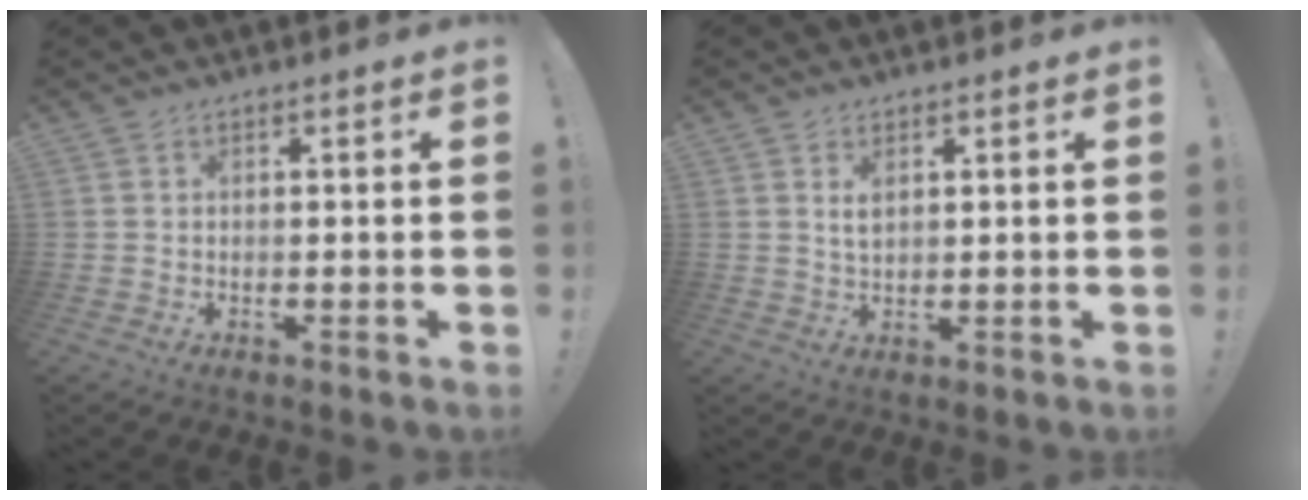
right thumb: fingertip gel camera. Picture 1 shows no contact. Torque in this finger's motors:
{"motor_torque": [-0.20, 0.22, -0.16, 0.08, -0.10]}